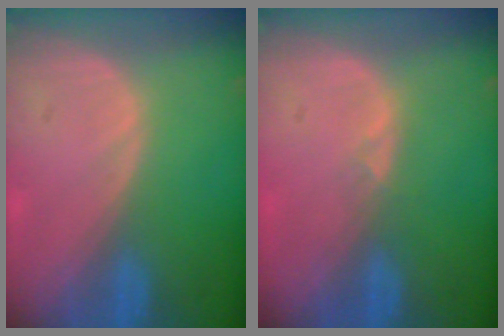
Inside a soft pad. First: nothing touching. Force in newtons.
{"total": 0.7, "press": 0.6, "slide": 0.3}